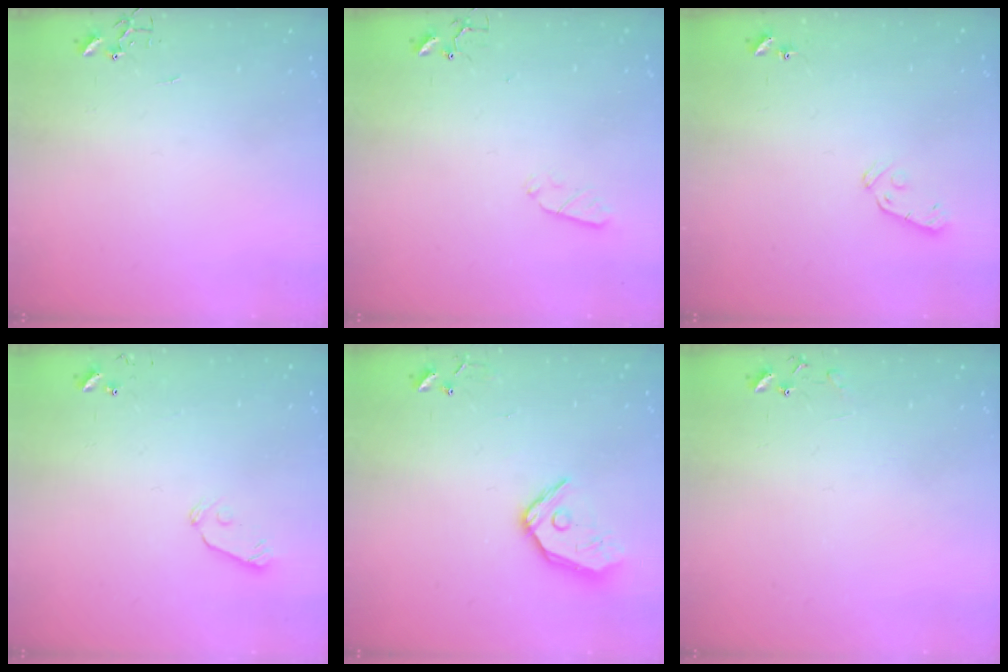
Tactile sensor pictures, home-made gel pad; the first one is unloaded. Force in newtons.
{"total": 2.9, "press": 2.8, "slide": 0.5}
{"total": 5.9, "press": 5.9, "slide": 0.6}
{"total": 5.9, "press": 5.9, "slide": 0.5}
{"total": 12.4, "press": 12.2, "slide": 2.1}
{"total": 6.4, "press": 6.4, "slide": 0.4}